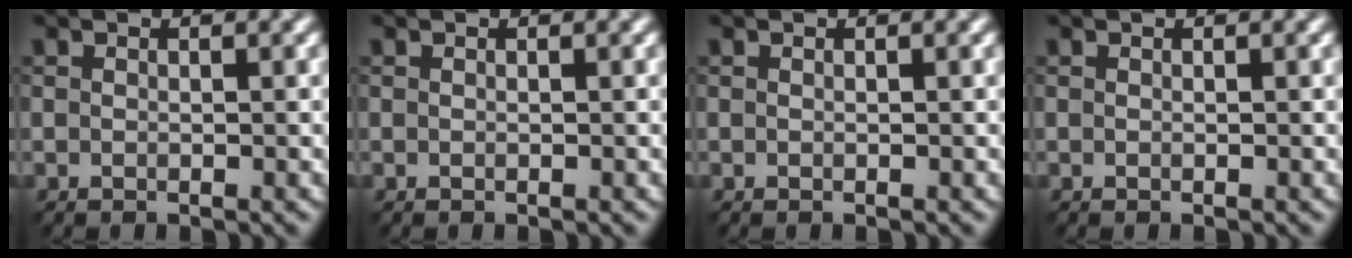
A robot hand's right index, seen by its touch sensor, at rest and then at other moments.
{"total": 0.0}
{"total": 0.0}
{"total": 0.0}